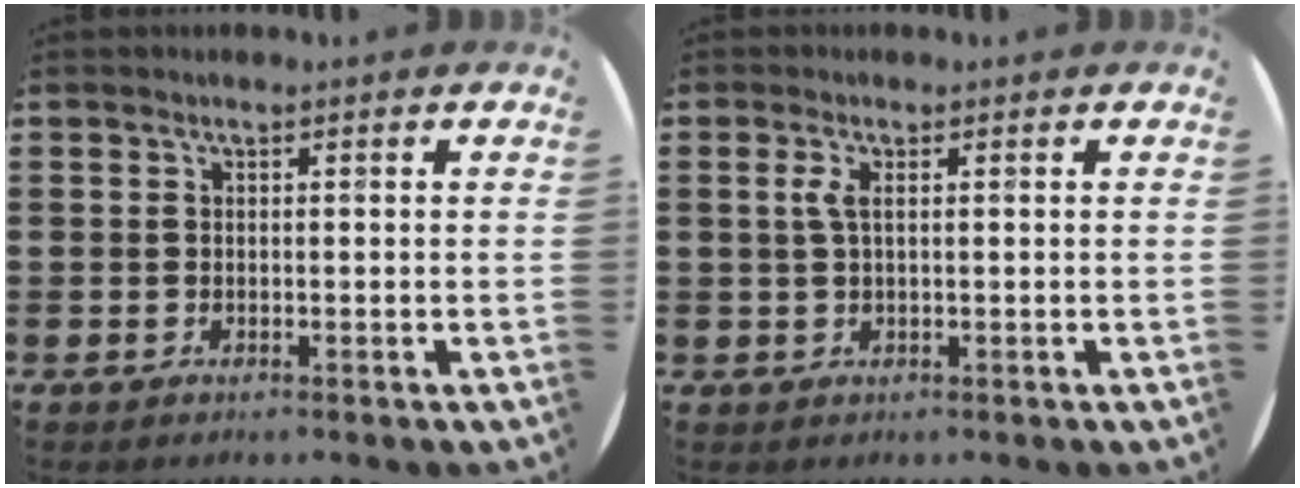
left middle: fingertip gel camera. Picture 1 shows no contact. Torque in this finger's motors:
{"motor_torque": [0.26, -0.22, 0.07, 0.05]}